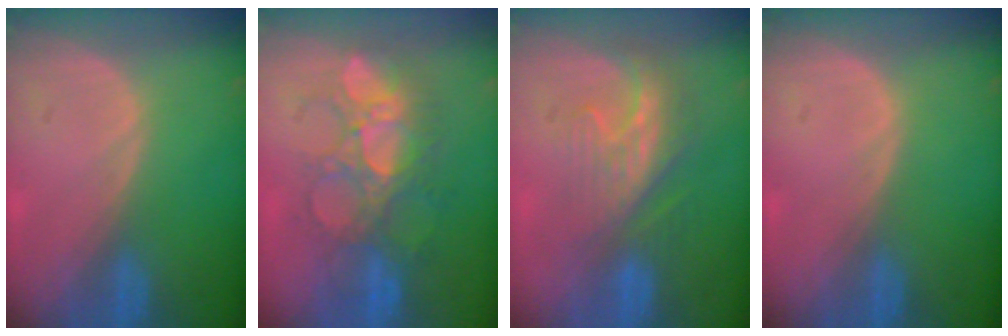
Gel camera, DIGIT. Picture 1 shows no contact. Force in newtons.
{"total": 8.7, "press": 8.6, "slide": 1.5}
{"total": 8.6, "press": 7.3, "slide": 4.6}
{"total": 0.0}